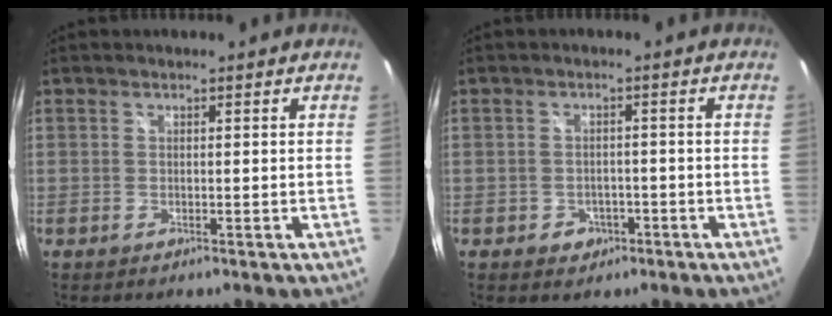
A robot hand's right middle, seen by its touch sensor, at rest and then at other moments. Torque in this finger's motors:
{"motor_torque": [0.33, -0.29, 0.00, 0.00]}